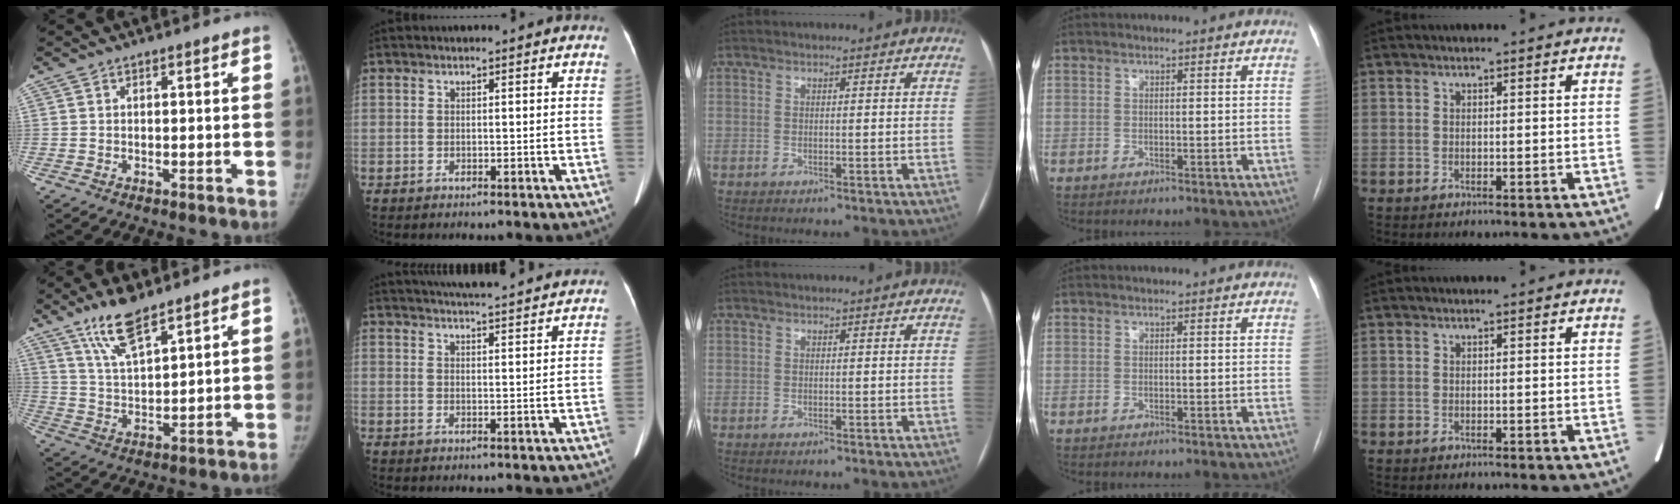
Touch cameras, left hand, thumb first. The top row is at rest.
{"thumb": {"total": 9.9, "force": [7.1, 2.9, 6.2], "torque": [-0.108, -0.039, 0.141]}, "index": {"total": 15.1, "force": [13.9, 1.1, 5.7], "torque": [-0.089, 0.023, 0.180]}}